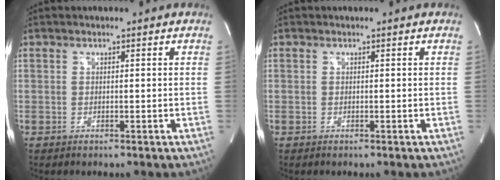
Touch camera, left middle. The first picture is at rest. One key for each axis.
{"total": 0.0}